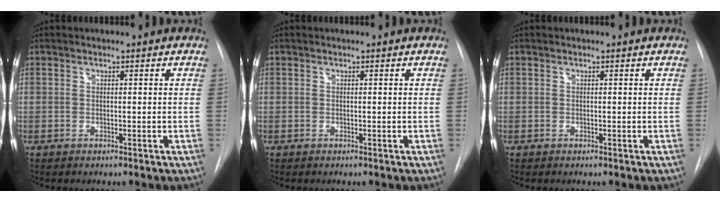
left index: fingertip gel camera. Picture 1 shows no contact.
{"total": 0.0}
{"total": 0.0}